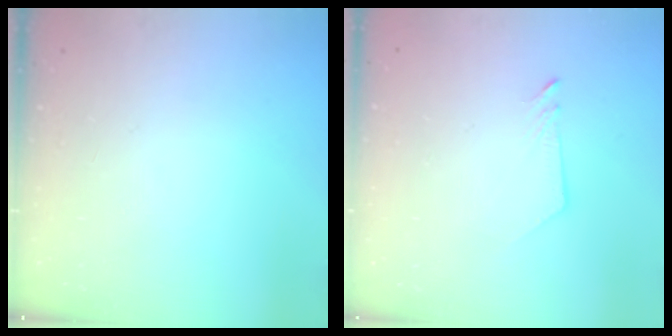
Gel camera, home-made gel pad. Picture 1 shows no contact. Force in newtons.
{"total": 2.6, "press": 2.6, "slide": 0.3}